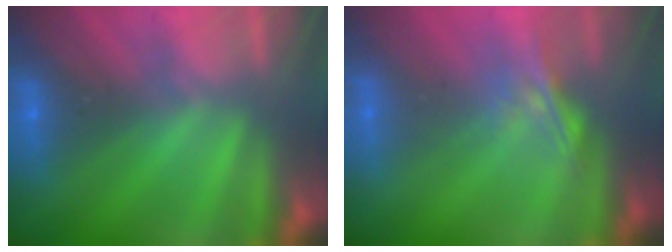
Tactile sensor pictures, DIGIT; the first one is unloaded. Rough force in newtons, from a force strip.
{"total": 1.4}